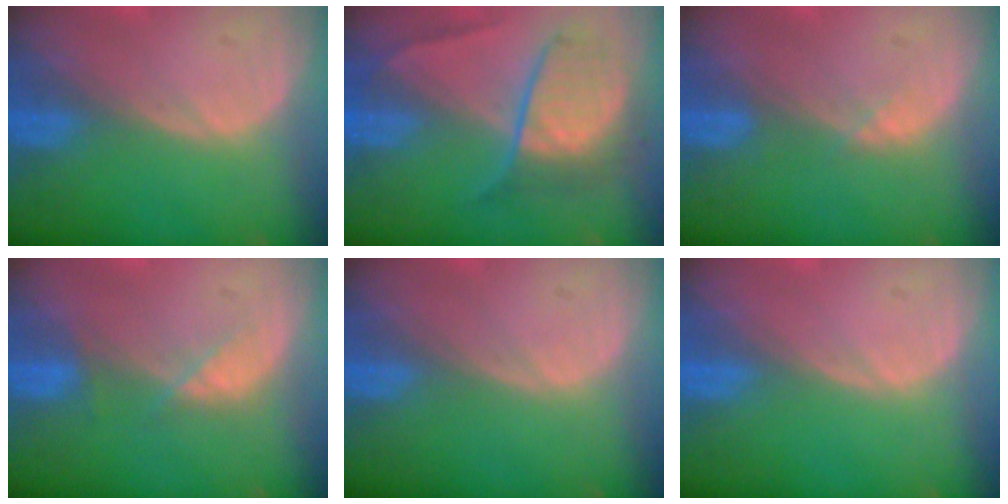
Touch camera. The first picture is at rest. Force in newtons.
{"total": 7.3, "press": 7.3, "slide": 0.2}
{"total": 0.9, "press": 0.9, "slide": 0.3}
{"total": 2.4, "press": 2.3, "slide": 0.5}
{"total": 0.0}
{"total": 0.0}